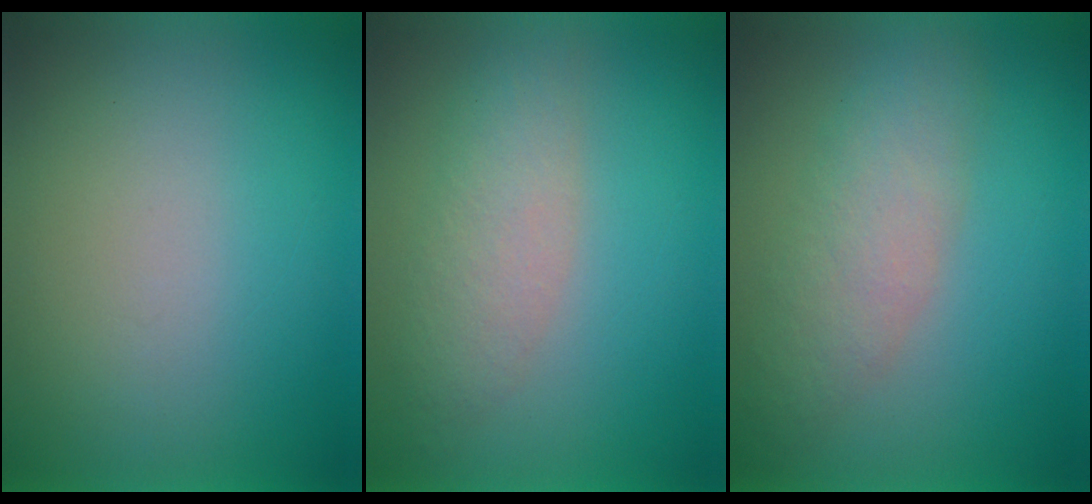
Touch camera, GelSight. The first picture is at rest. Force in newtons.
{"total": 3.6}
{"total": 3.7}